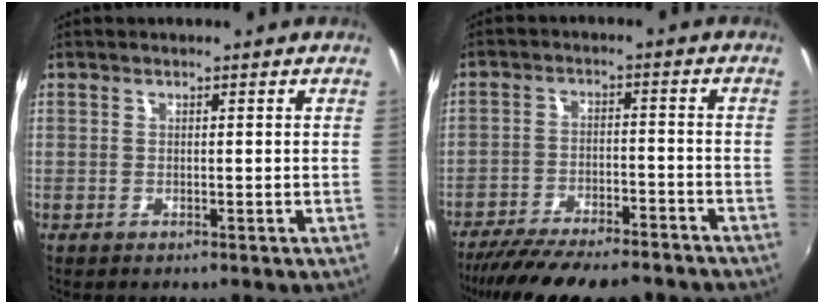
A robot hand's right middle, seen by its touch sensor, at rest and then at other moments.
{"total": 18.1, "force": [-15.4, 4.2, 8.6], "torque": [-0.169, -0.036, -0.229]}